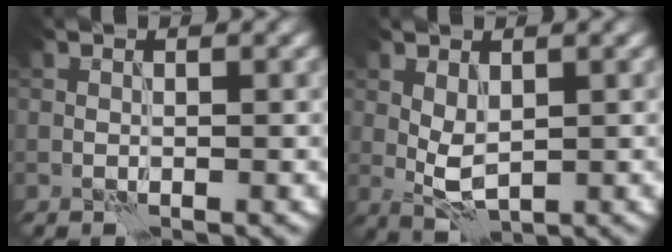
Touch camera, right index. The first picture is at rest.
{"total": 2.7, "force": [0.5, 1.4, 2.3], "torque": [-0.049, -0.001, 0.014]}